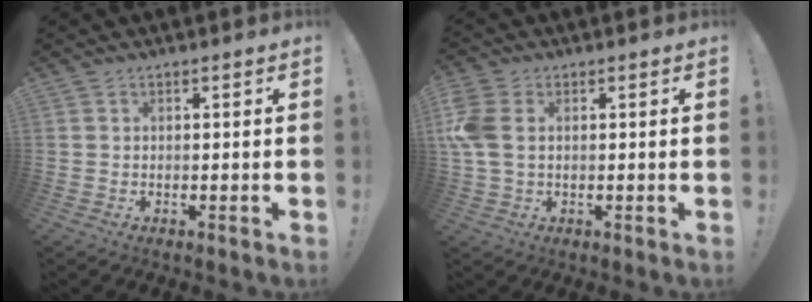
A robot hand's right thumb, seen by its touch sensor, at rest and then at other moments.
{"total": 7.8, "force": [1.2, 5.3, 5.6], "torque": [-0.138, 0.002, 0.024]}